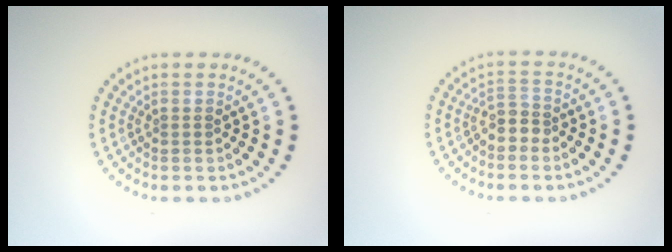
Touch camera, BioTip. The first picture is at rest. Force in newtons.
{"total": 1.9, "press": 1.6, "slide": 1.0}